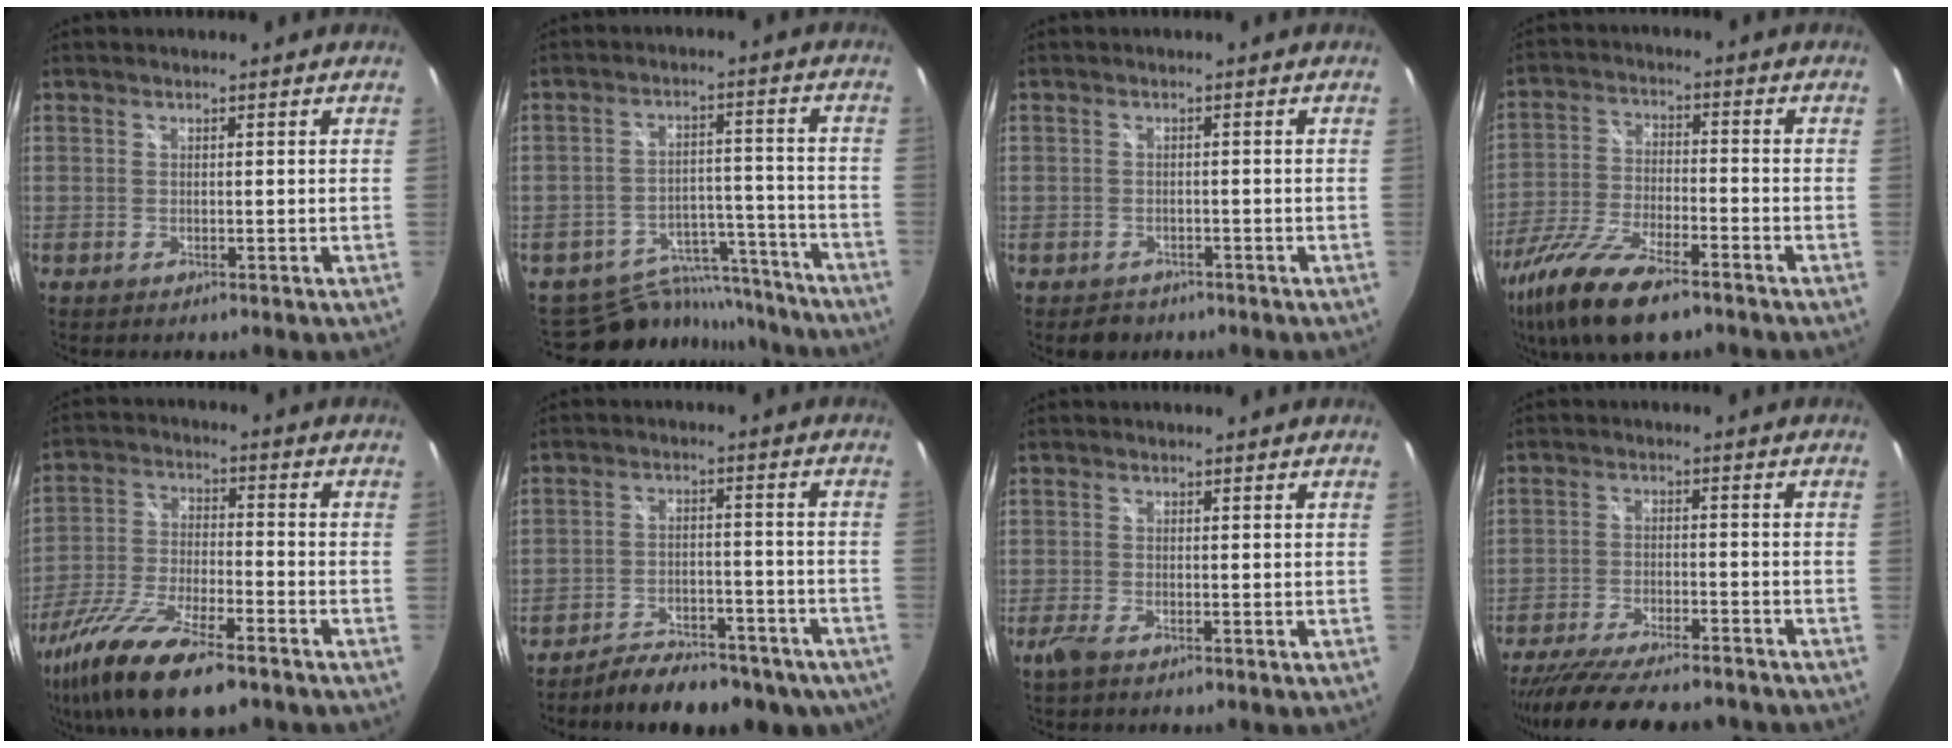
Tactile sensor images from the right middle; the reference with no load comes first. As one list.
[{"total": 14.9, "force": [-13.3, 6.1, 2.8], "torque": [-0.060, 0.036, -0.179]}, {"total": 2.9, "force": [-2.0, 2.0, 0.6], "torque": [-0.017, -0.004, -0.027]}, {"total": 16.6, "force": [-11.7, 4.8, 10.7], "torque": [-0.231, -0.045, -0.220]}, {"total": 19.4, "force": [-13.2, 5.5, 13.1], "torque": [-0.272, -0.056, -0.242]}, {"total": 16.0, "force": [-12.9, 6.5, 6.9], "torque": [-0.123, 0.006, -0.162]}, {"total": 2.0, "force": [-1.4, 0.3, 1.4], "torque": [-0.031, -0.007, -0.029]}, {"total": 18.2, "force": [-15.7, 3.9, 8.4], "torque": [-0.167, -0.035, -0.238]}]